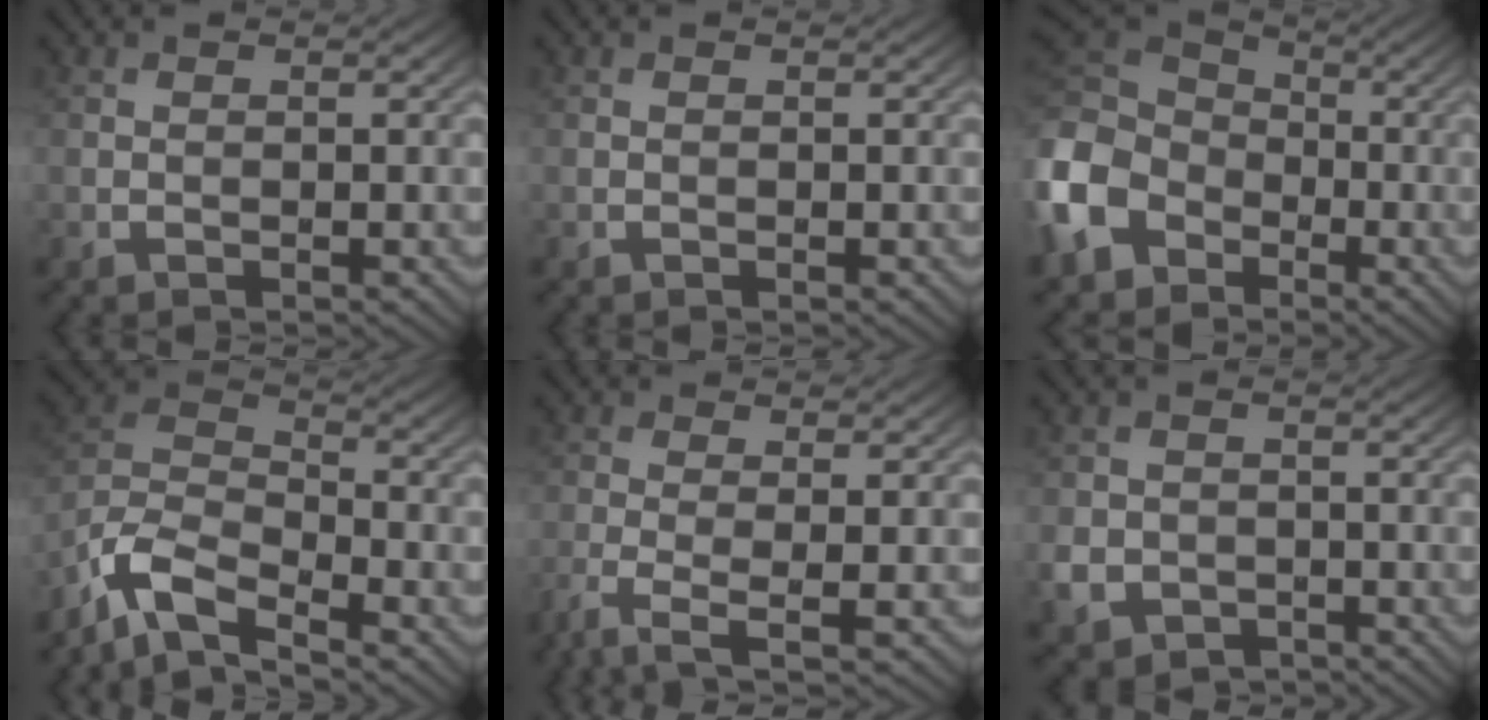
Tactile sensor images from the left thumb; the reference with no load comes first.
{"total": 0.0}
{"total": 11.9, "force": [-3.9, 9.4, 6.0], "torque": [-0.198, -0.009, -0.100]}
{"total": 9.0, "force": [-7.0, 2.7, 4.9], "torque": [-0.104, 0.000, -0.161]}
{"total": 3.8, "force": [-2.1, 0.9, 3.0], "torque": [-0.066, -0.004, -0.053]}
{"total": 3.1, "force": [-1.6, 2.6, 0.7], "torque": [-0.024, -0.009, -0.035]}